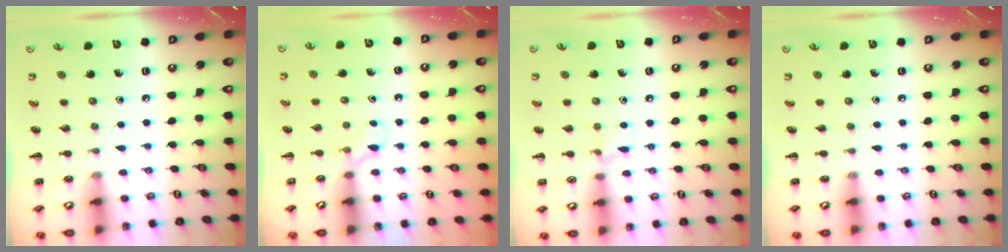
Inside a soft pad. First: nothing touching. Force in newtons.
{"total": 3.6, "press": 3.3, "slide": 1.3}
{"total": 5.2, "press": 4.9, "slide": 1.7}
{"total": 0.0}